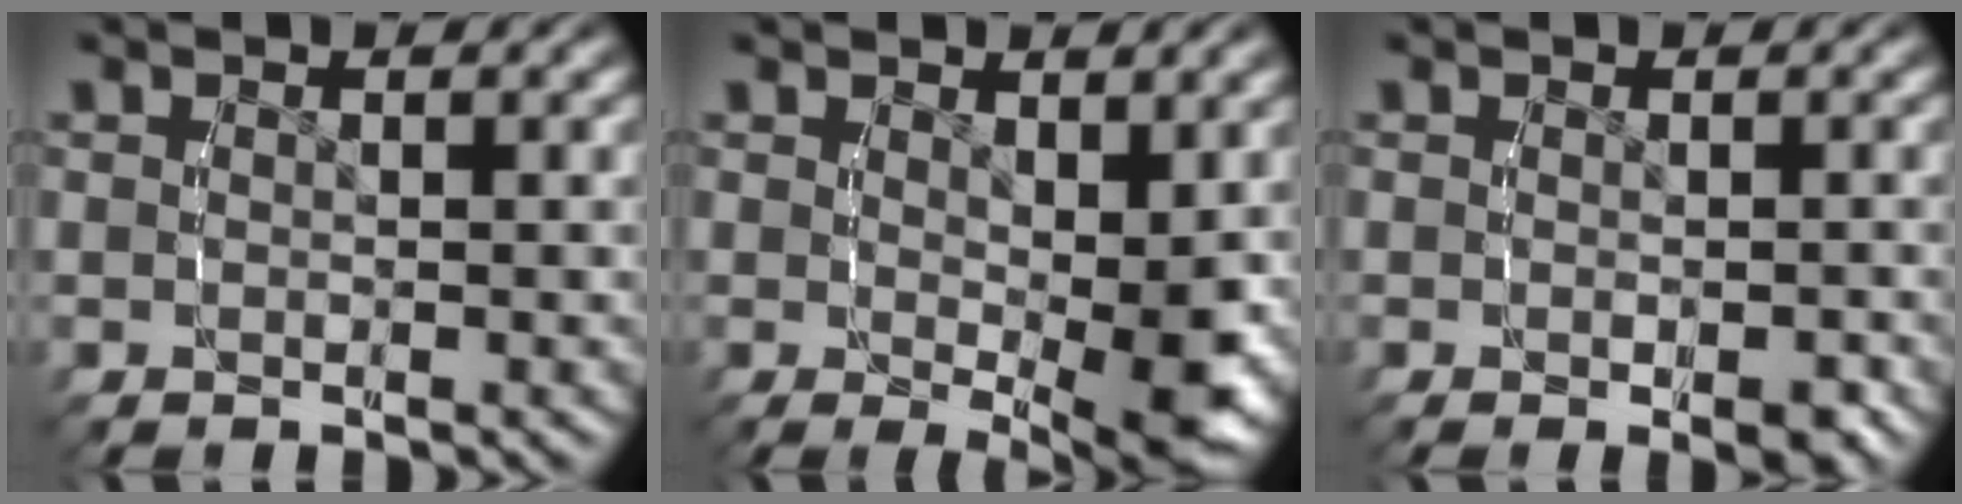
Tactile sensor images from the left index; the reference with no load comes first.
{"total": 3.5, "force": [0.5, 0.4, 3.4], "torque": [-0.043, -0.017, 0.012]}
{"total": 0.9, "force": [-0.4, 0.2, 0.7], "torque": [-0.009, -0.001, -0.009]}